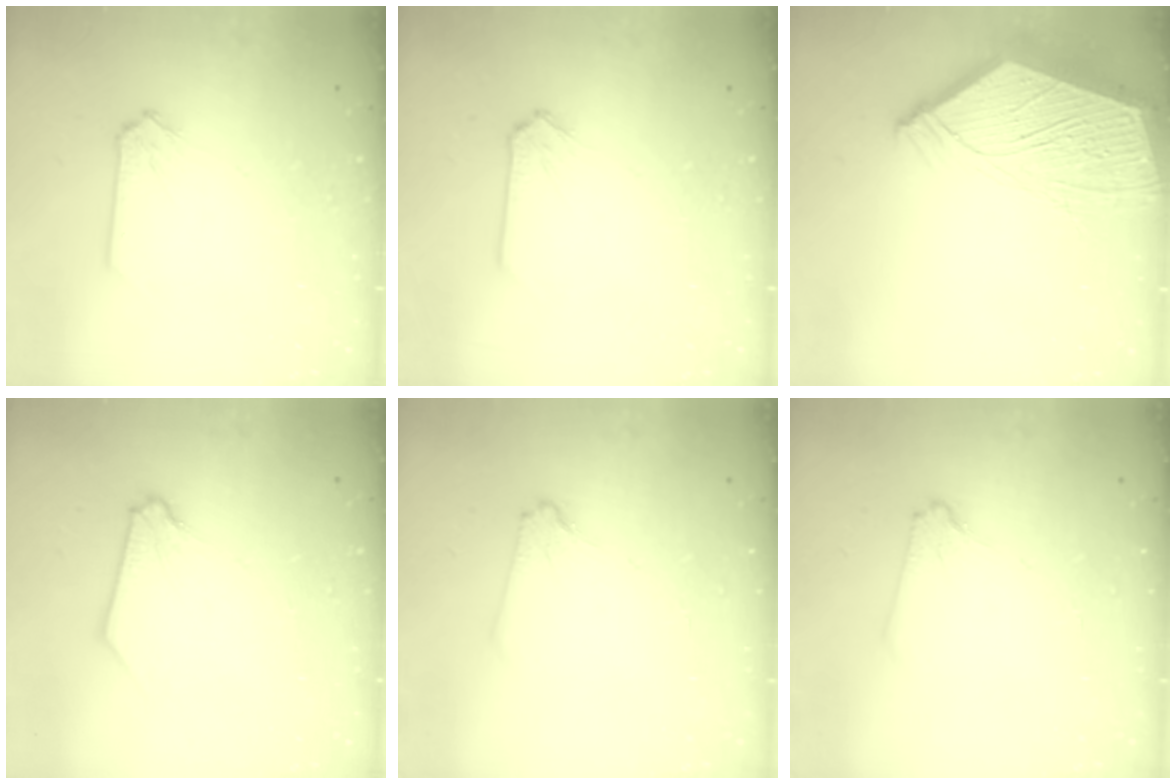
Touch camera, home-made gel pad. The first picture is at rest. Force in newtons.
{"total": 0.0}
{"total": 13.6, "press": 13.6, "slide": 1.1}
{"total": 0.0}
{"total": 2.9, "press": 2.9, "slide": 0.5}
{"total": 2.9, "press": 2.9, "slide": 0.5}